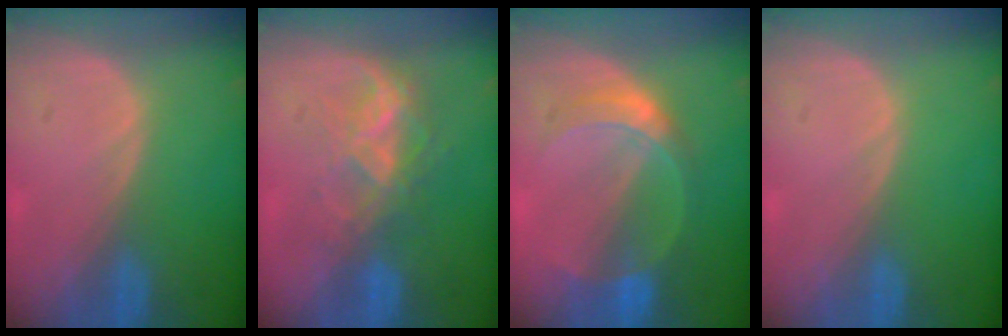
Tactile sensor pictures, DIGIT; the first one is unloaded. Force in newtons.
{"total": 6.9, "press": 6.0, "slide": 3.5}
{"total": 5.6, "press": 5.6, "slide": 0.1}
{"total": 0.0}